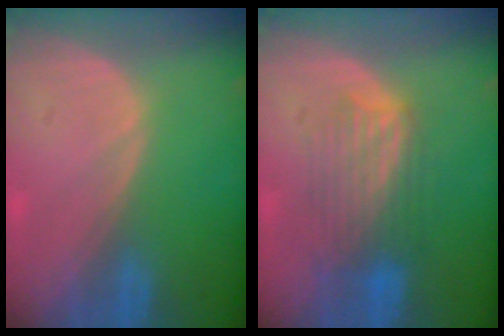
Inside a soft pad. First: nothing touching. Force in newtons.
{"total": 6.4, "press": 6.4, "slide": 0.5}